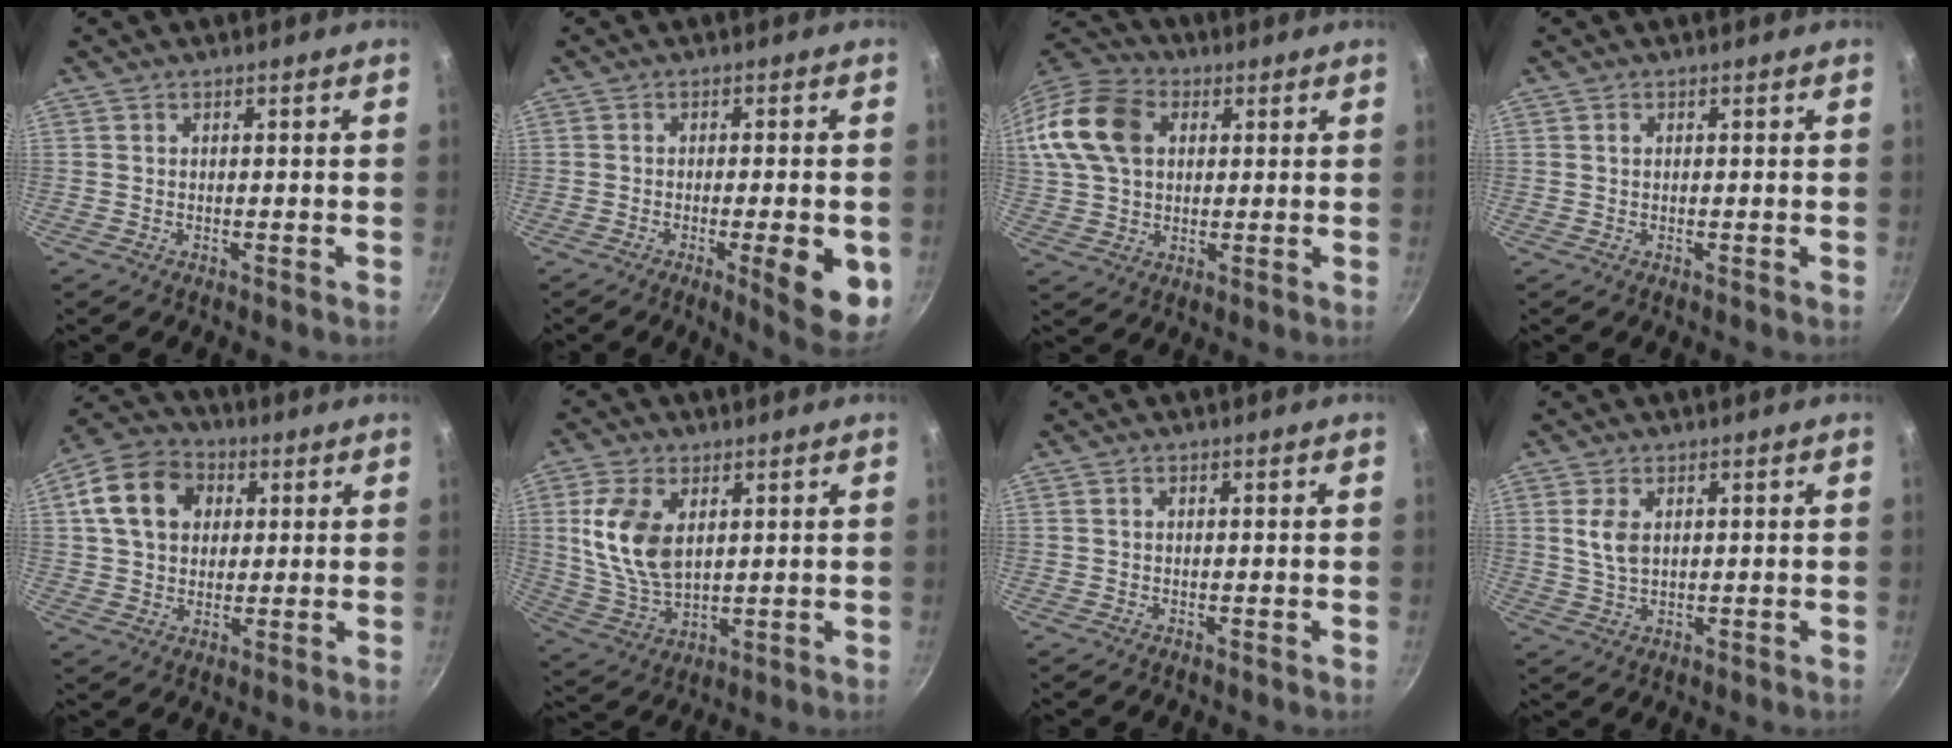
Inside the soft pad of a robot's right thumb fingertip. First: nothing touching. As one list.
[{"total": 10.4, "force": [-2.9, 2.5, 9.7], "torque": [-0.113, 0.000, -0.036]}, {"total": 18.3, "force": [4.5, 13.4, 11.7], "torque": [-0.242, 0.025, 0.072]}, {"total": 0.6, "force": [0.1, 0.5, 0.4], "torque": [-0.006, 0.003, 0.002]}, {"total": 13.3, "force": [3.4, 10.3, 7.6], "torque": [-0.116, 0.014, 0.044]}, {"total": 12.4, "force": [3.1, 7.4, 9.5], "torque": [-0.181, -0.019, 0.069]}, {"total": 0.5, "force": [0.1, 0.4, 0.3], "torque": [-0.004, 0.003, 0.001]}, {"total": 4.6, "force": [1.2, 2.7, 3.5], "torque": [-0.068, -0.005, 0.024]}]